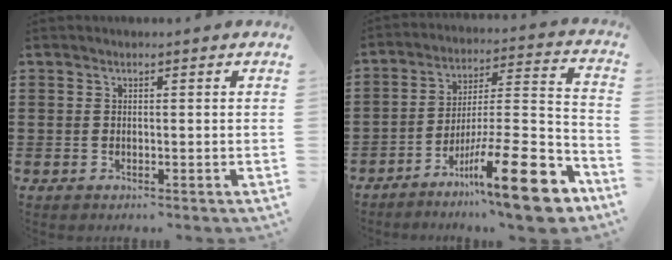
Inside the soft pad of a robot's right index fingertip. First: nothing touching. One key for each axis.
{"total": 18.1, "fx": -11.1, "fy": 2.6, "fz": 14.1, "tx": -0.209, "ty": 0.039, "tz": -0.177}